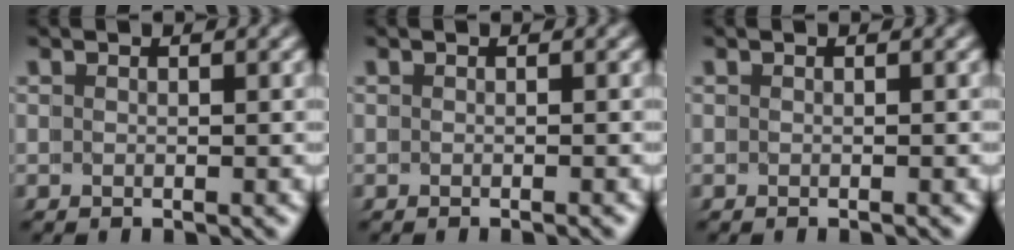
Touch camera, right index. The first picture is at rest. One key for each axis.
{"total": 0.6, "fx": -0.6, "fy": -0.2, "fz": 0.1, "tx": 0.002, "ty": 0.002, "tz": -0.009}
{"total": 0.0}